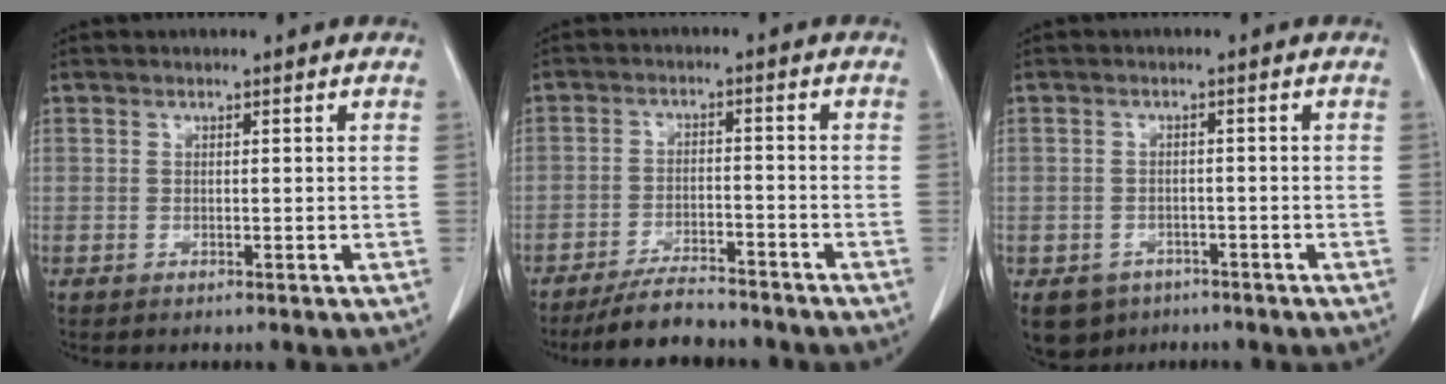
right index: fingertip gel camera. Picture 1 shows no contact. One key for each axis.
{"total": 7.6, "fx": -6.9, "fy": 1.7, "fz": 2.6, "tx": -0.045, "ty": -0.011, "tz": -0.116}
{"total": 5.4, "fx": -3.4, "fy": 4.1, "fz": 0.9, "tx": -0.011, "ty": 0.005, "tz": -0.048}